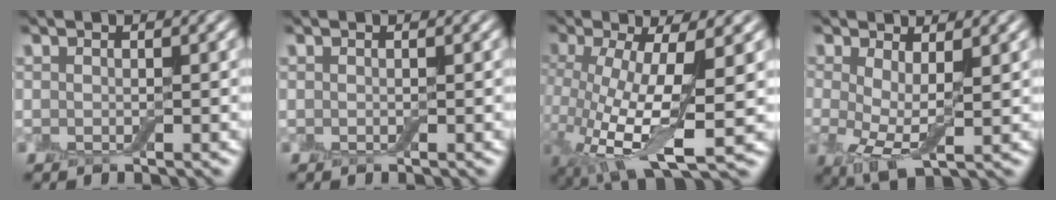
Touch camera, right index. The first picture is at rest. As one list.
[{"total": 0.0}, {"total": 9.0, "force": [-0.9, 2.8, 8.5], "torque": [-0.161, -0.014, -0.009]}, {"total": 3.8, "force": [0.1, 1.7, 3.3], "torque": [-0.065, -0.008, 0.003]}]